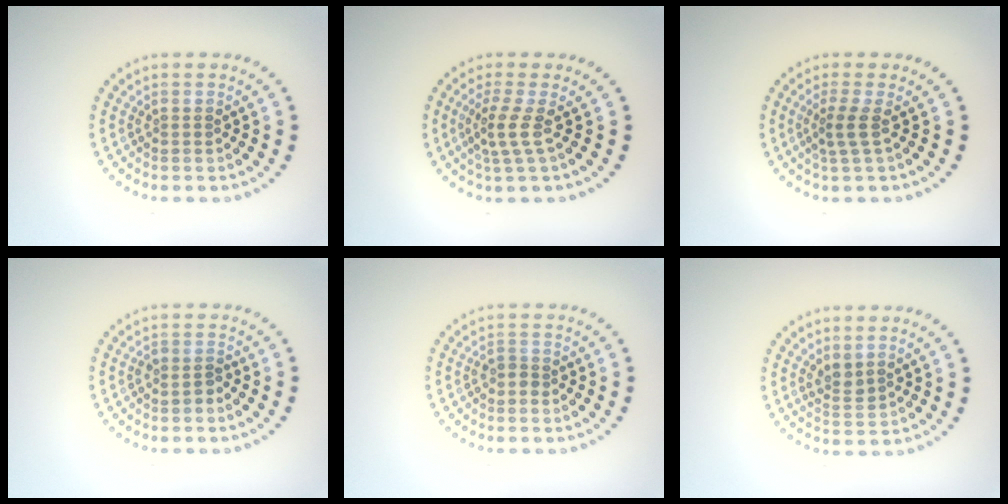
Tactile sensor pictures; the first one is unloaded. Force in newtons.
{"total": 2.2, "press": 1.5, "slide": 1.6}
{"total": 1.9, "press": 1.2, "slide": 1.5}
{"total": 1.2, "press": 0.9, "slide": 0.8}
{"total": 1.0, "press": 0.8, "slide": 0.6}
{"total": 1.5, "press": 1.2, "slide": 0.8}